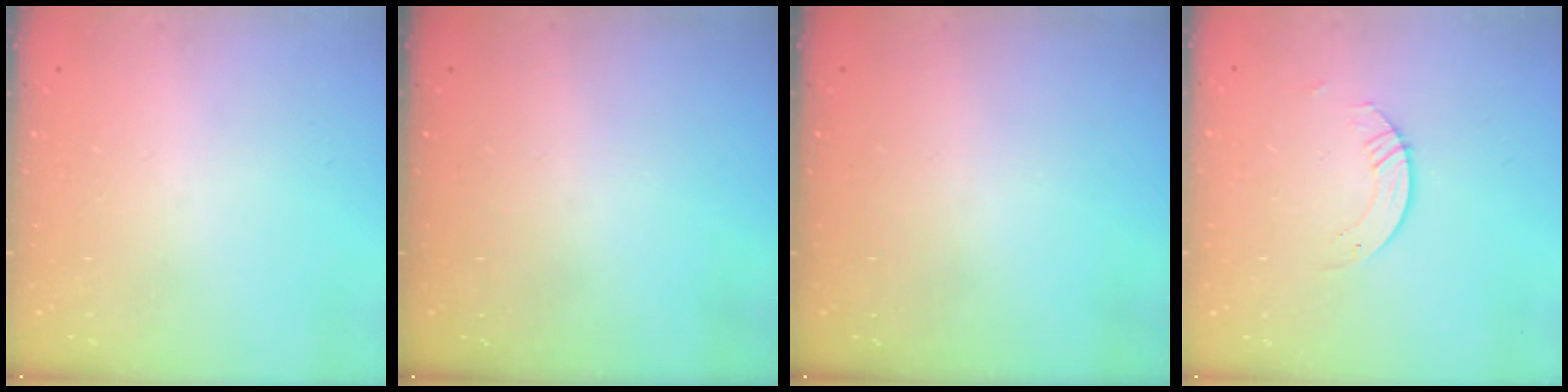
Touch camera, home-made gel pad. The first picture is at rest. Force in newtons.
{"total": 0.0}
{"total": 0.0}
{"total": 2.2, "press": 2.2, "slide": 0.2}